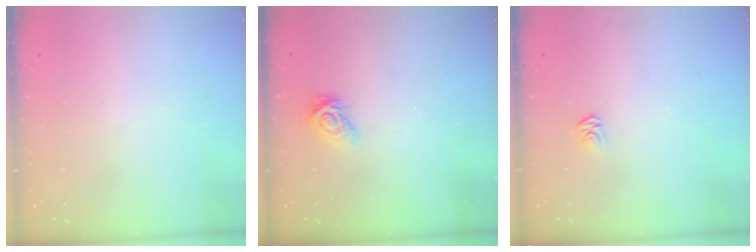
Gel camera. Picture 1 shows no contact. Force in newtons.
{"total": 7.4, "press": 7.4, "slide": 0.2}
{"total": 2.9, "press": 2.9, "slide": 0.2}